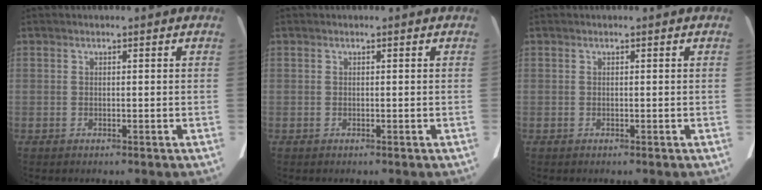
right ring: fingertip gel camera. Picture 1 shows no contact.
{"total": 0.0}
{"total": 0.0}